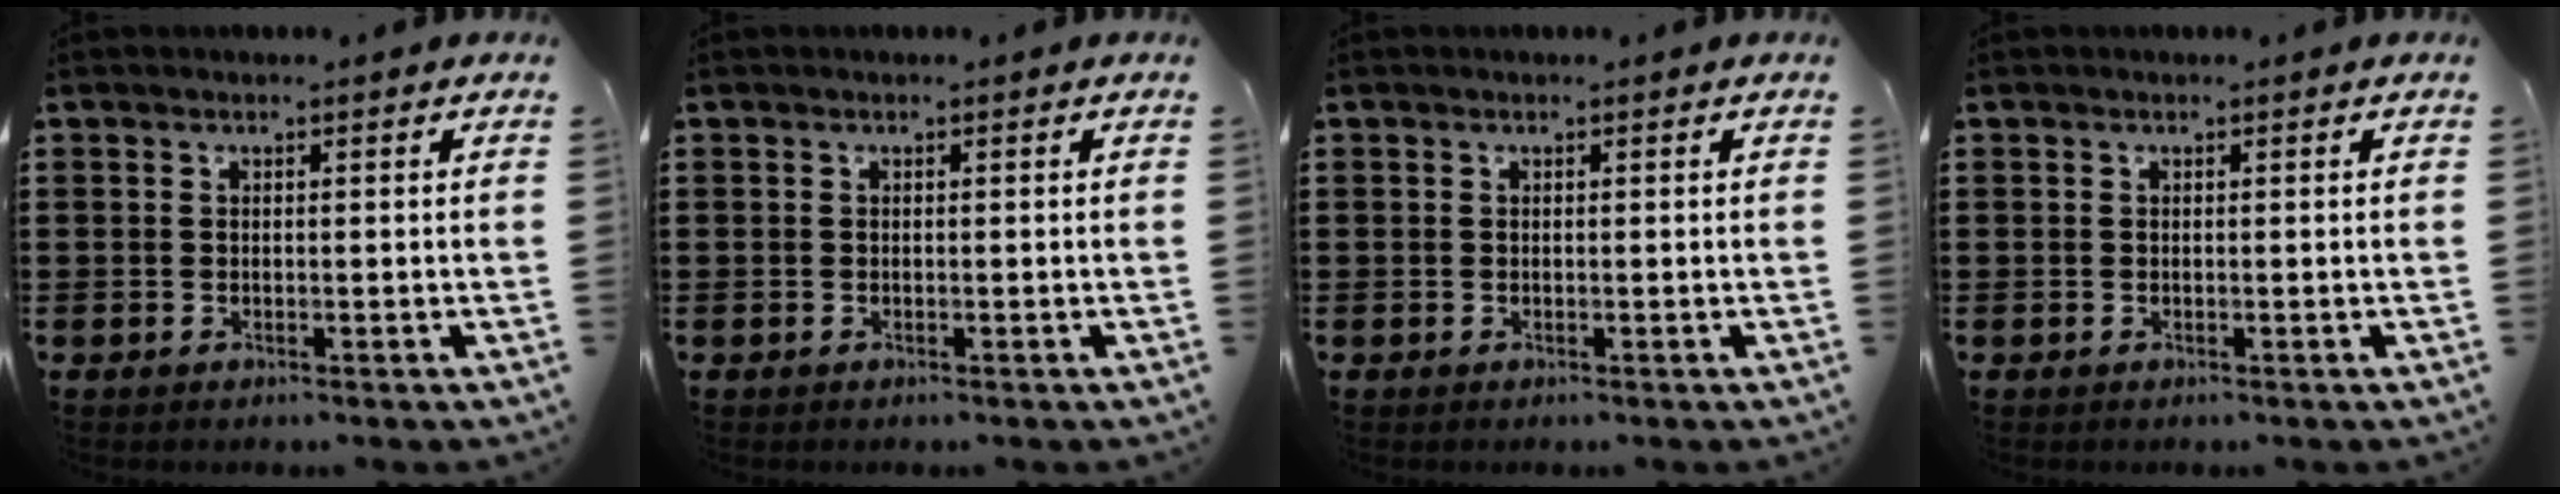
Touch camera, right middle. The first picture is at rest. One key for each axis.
{"total": 0.0}
{"total": 0.0}
{"total": 0.0}